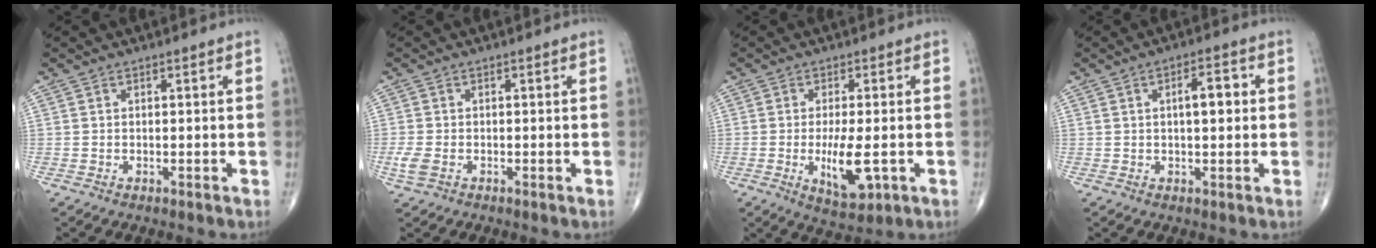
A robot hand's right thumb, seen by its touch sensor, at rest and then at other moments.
{"total": 2.8, "force": [-0.9, 1.7, 2.1], "torque": [-0.057, -0.002, -0.020]}
{"total": 8.2, "force": [-1.7, 2.9, 7.5], "torque": [-0.127, -0.017, -0.021]}
{"total": 5.2, "force": [0.8, 2.1, 4.7], "torque": [-0.063, 0.007, 0.009]}